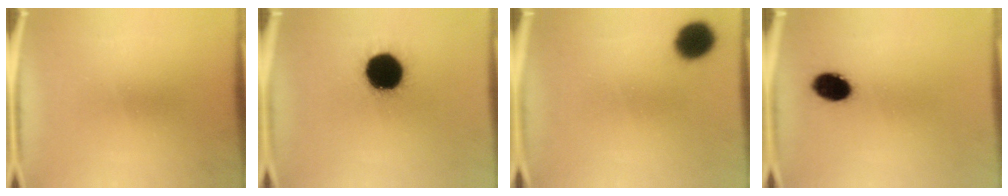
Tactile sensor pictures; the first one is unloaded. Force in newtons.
{"total": 19.1}
{"total": 9.2}
{"total": 7.5}